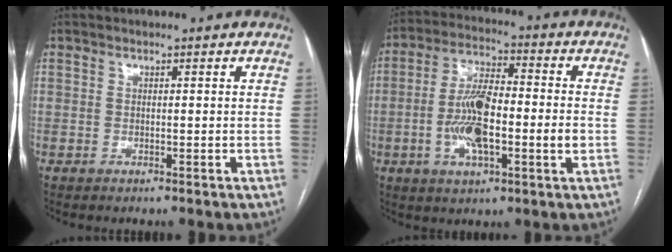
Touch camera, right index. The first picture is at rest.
{"total": 12.6, "force": [-1.9, 3.5, 11.9], "torque": [-0.229, 0.016, -0.036]}